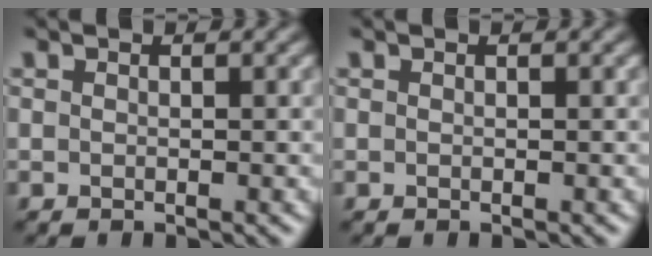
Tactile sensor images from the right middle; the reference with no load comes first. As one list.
[{"total": 0.0}]